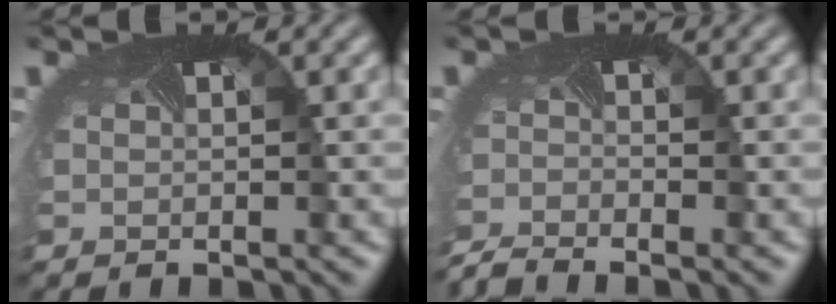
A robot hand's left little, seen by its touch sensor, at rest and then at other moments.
{"total": 2.7, "force": [-2.7, -0.1, 0.3], "torque": [-0.012, -0.020, -0.061]}